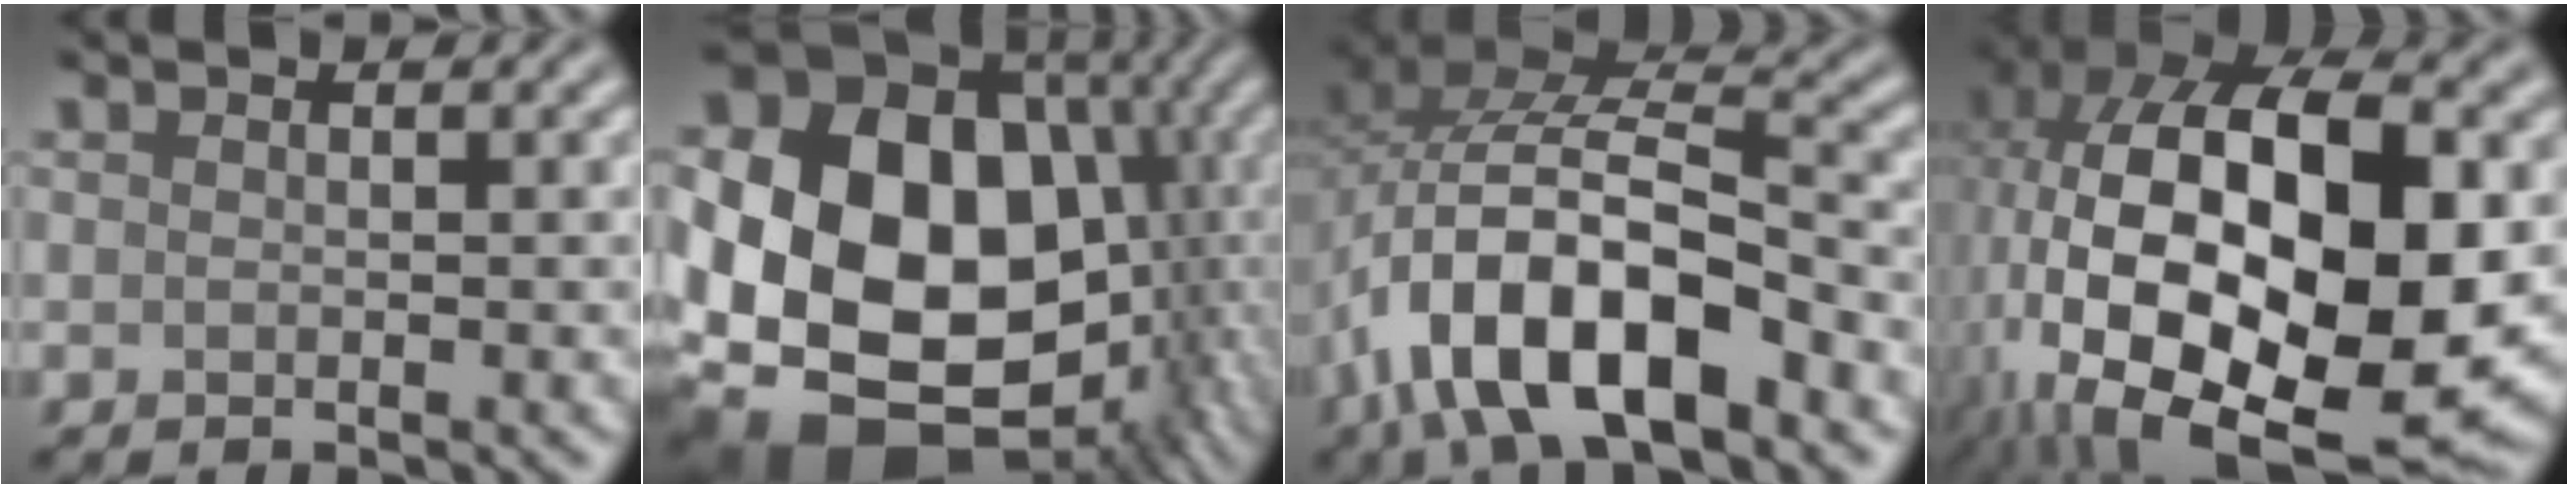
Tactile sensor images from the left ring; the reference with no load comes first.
{"total": 21.6, "force": [-2.9, 17.2, 12.8], "torque": [-0.258, -0.019, -0.047]}
{"total": 12.6, "force": [-5.3, 5.8, 9.8], "torque": [-0.180, 0.008, -0.097]}
{"total": 20.3, "force": [-0.8, 11.0, 17.1], "torque": [-0.315, -0.009, 0.012]}